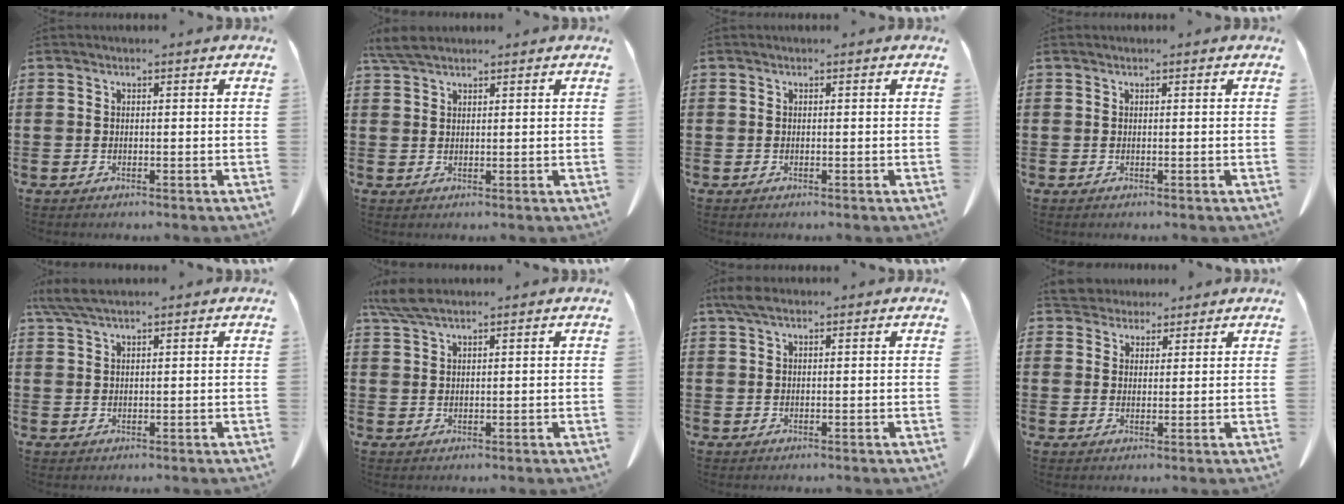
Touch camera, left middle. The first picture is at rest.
{"total": 3.4, "force": [2.8, 0.8, 1.8], "torque": [-0.043, -0.001, 0.055]}
{"total": 0.0}
{"total": 0.0}
{"total": 3.7, "force": [2.8, 0.2, 2.4], "torque": [-0.053, -0.002, 0.053]}
{"total": 4.2, "force": [3.1, 0.7, 2.8], "torque": [-0.063, 0.000, 0.059]}
{"total": 2.4, "force": [1.3, 0.7, 1.9], "torque": [-0.041, 0.001, 0.025]}
{"total": 3.9, "force": [3.6, 1.3, 0.4], "torque": [-0.020, -0.006, 0.070]}